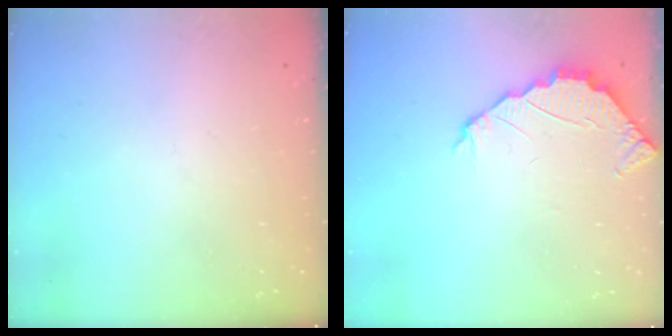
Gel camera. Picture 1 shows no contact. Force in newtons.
{"total": 2.4, "press": 2.4, "slide": 0.2}